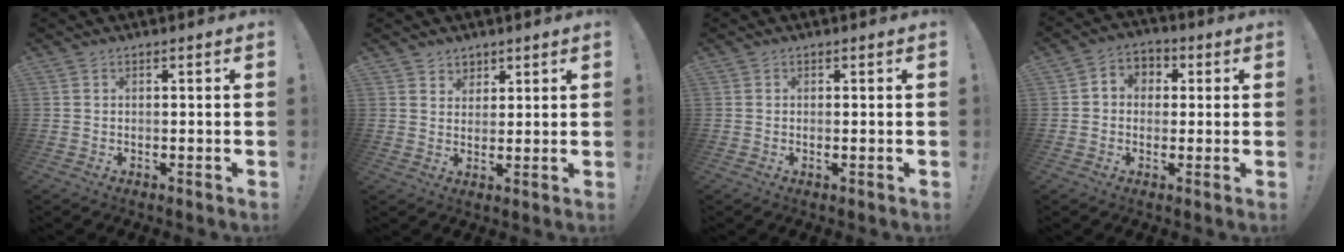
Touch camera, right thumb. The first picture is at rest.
{"total": 4.2, "force": [3.0, 2.9, -0.1], "torque": [0.009, -0.021, 0.054]}
{"total": 0.6, "force": [0.0, 0.0, 0.6], "torque": [-0.008, -0.002, -0.002]}
{"total": 5.2, "force": [-0.6, 4.8, 2.0], "torque": [-0.022, 0.014, -0.009]}